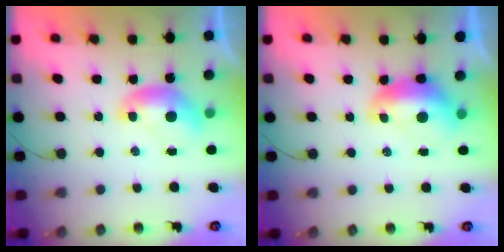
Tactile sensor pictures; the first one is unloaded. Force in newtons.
{"total": 2.2, "press": 2.0, "slide": 0.9}